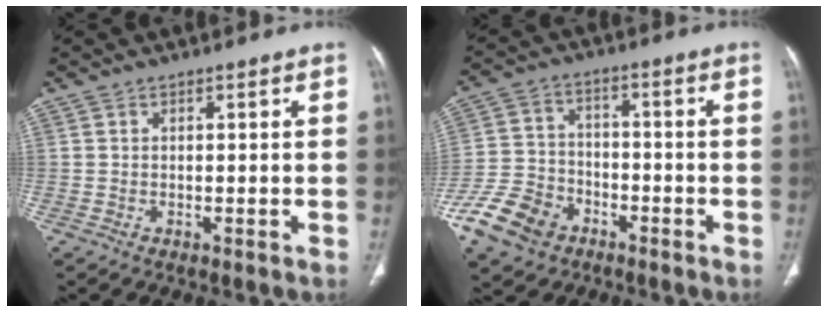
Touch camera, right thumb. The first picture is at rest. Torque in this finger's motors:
{"motor_torque": [2.55, 2.46, -0.02, -0.19, 0.24]}